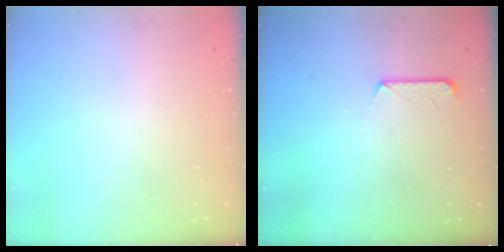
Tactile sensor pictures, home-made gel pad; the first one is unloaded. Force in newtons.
{"total": 7.3, "press": 7.3, "slide": 0.7}